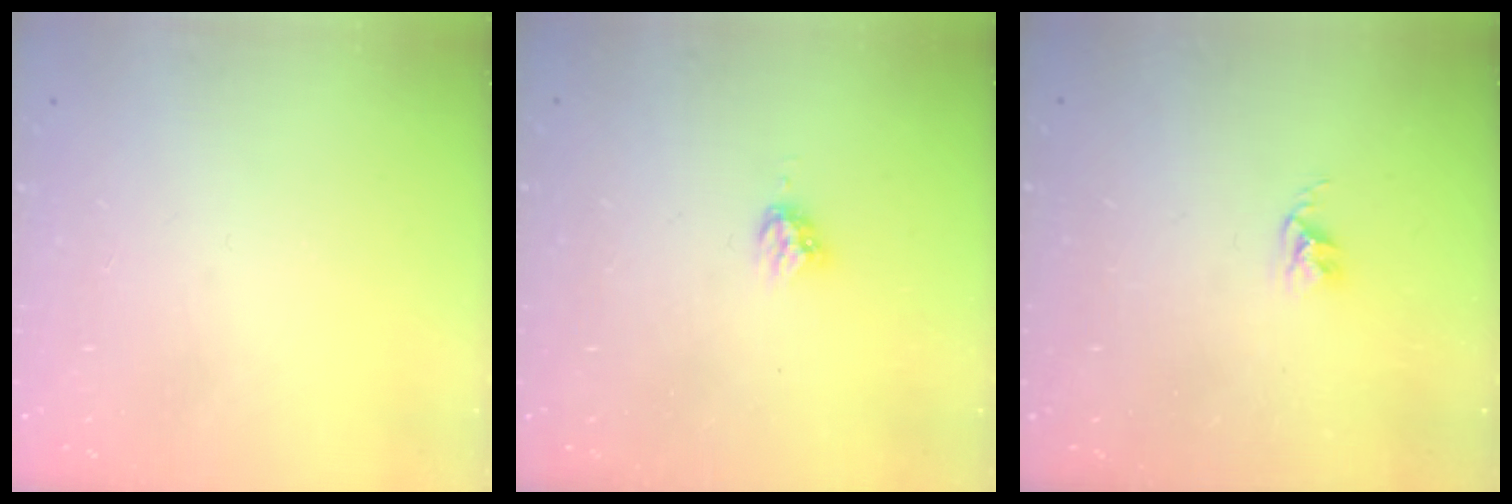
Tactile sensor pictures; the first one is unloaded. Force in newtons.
{"total": 4.3, "press": 4.3, "slide": 0.3}
{"total": 2.4, "press": 2.4, "slide": 0.3}